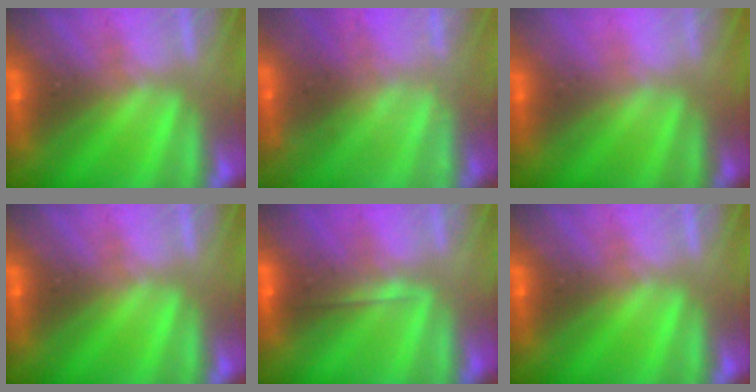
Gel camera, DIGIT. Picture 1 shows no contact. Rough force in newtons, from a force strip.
{"total": 2.1}
{"total": 2.5}
{"total": 0.0}
{"total": 1.8}
{"total": 0.0}